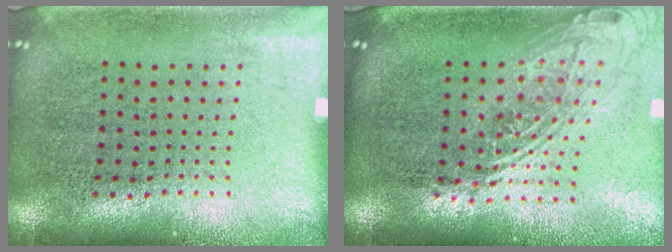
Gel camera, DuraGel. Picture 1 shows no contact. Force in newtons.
{"total": 1.9, "press": 1.5, "slide": 1.2}